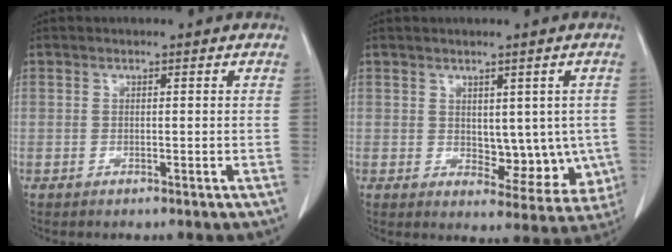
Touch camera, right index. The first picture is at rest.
{"total": 5.0, "force": [-0.3, 3.1, 3.9], "torque": [-0.027, -0.001, 0.005]}